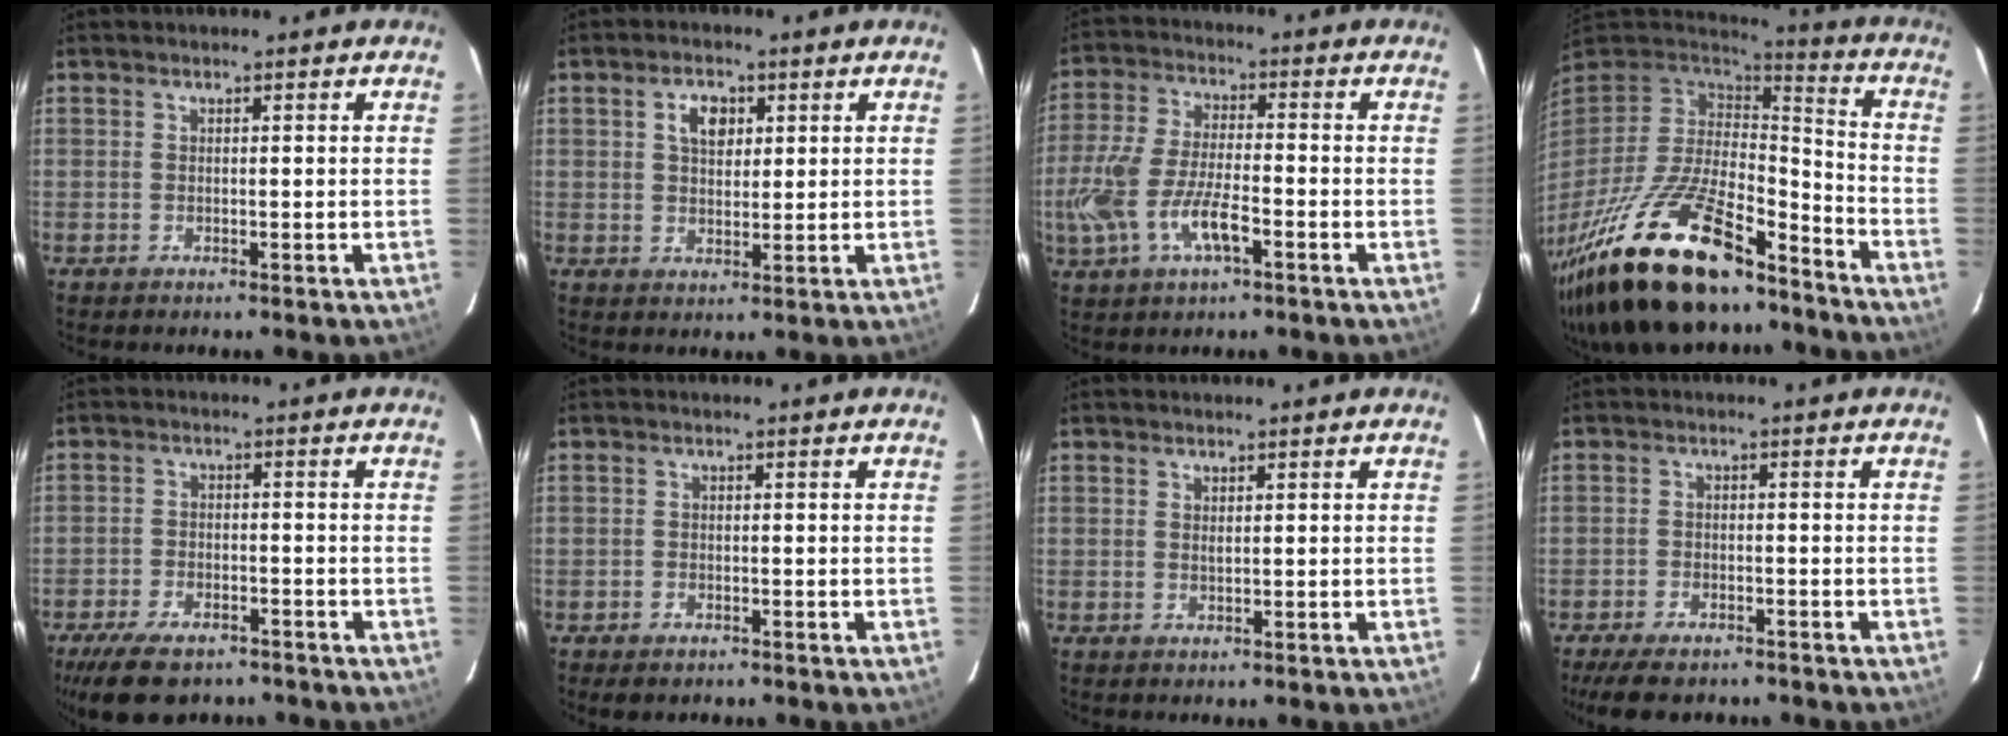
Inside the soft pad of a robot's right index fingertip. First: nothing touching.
{"total": 4.6, "force": [1.7, 3.0, 3.1], "torque": [-0.049, 0.012, 0.032]}
{"total": 13.6, "force": [-5.1, 5.0, 11.6], "torque": [-0.256, -0.010, -0.096]}
{"total": 31.3, "force": [-21.4, 11.4, 19.9], "torque": [-0.395, -0.045, -0.345]}
{"total": 11.4, "force": [-8.5, 4.9, 5.7], "torque": [-0.136, -0.017, -0.141]}
{"total": 2.3, "force": [-1.7, 1.2, 1.0], "torque": [-0.024, -0.004, -0.028]}
{"total": 0.5, "force": [0.4, 0.2, 0.4], "torque": [-0.007, 0.001, 0.007]}
{"total": 8.4, "force": [-6.7, 3.1, 3.9], "torque": [-0.097, -0.017, -0.110]}